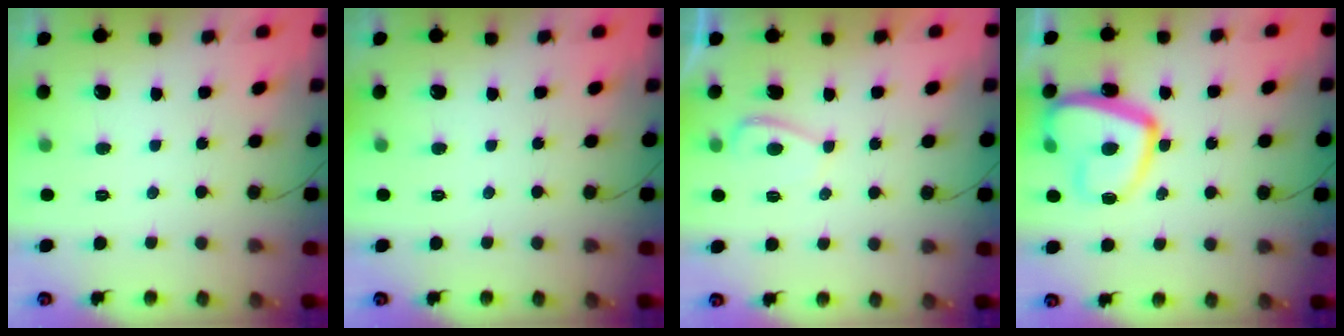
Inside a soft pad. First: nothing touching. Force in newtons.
{"total": 0.0}
{"total": 2.6, "press": 2.4, "slide": 0.8}
{"total": 15.8, "press": 15.7, "slide": 1.5}